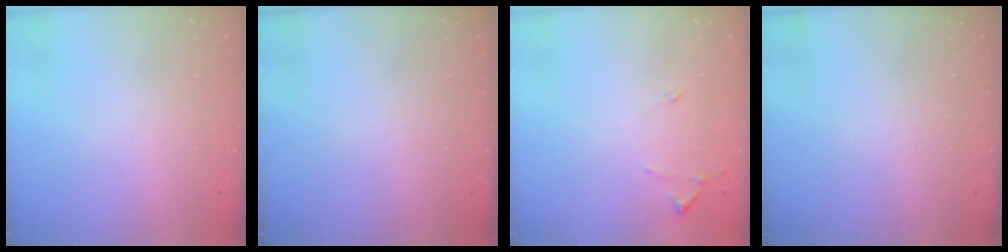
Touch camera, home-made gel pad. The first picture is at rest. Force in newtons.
{"total": 0.0}
{"total": 8.0, "press": 8.0, "slide": 0.7}
{"total": 0.0}